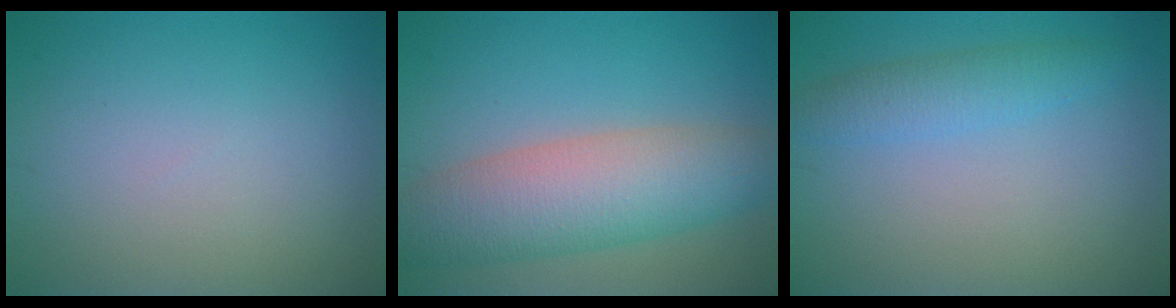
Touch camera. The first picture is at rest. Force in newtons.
{"total": 8.0, "press": 8.0, "slide": 0.4}
{"total": 2.6, "press": 2.6, "slide": 0.0}